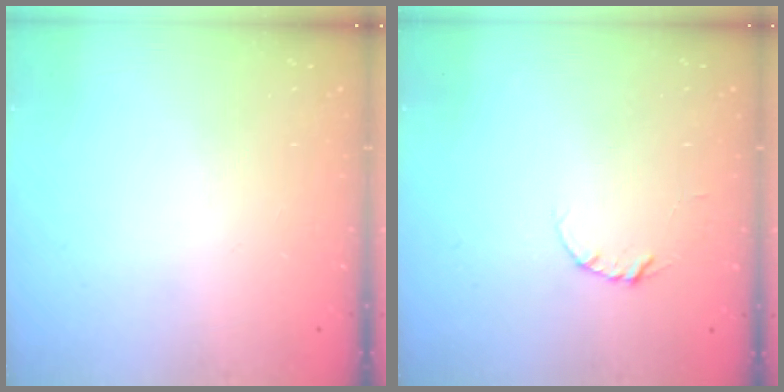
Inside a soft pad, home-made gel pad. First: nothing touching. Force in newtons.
{"total": 3.4, "press": 3.4, "slide": 0.3}